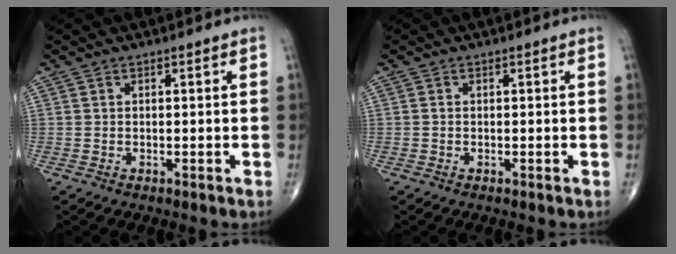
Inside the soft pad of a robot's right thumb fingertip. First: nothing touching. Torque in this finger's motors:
{"motor_torque": [-0.14, 0.26, -0.16, -0.05, -0.03]}